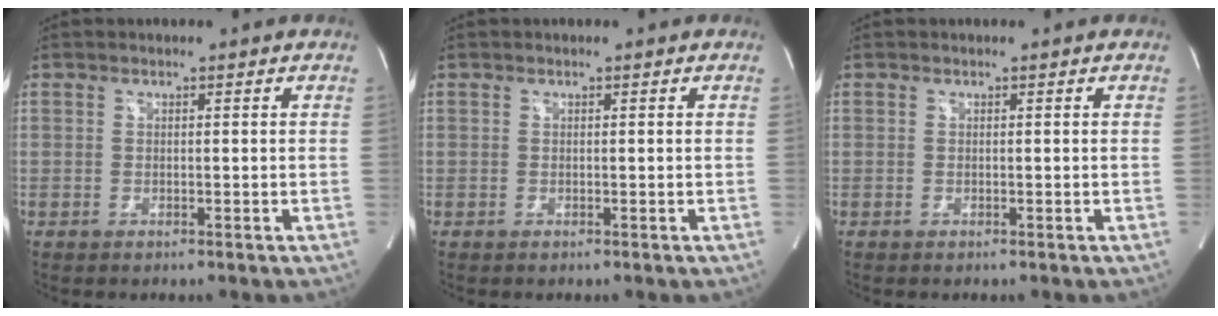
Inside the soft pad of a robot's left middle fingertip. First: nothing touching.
{"total": 0.0}
{"total": 0.0}